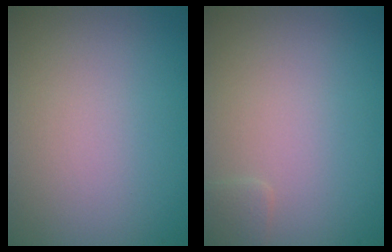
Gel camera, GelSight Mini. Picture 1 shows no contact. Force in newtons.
{"total": 0.8, "press": 0.8, "slide": 0.1}